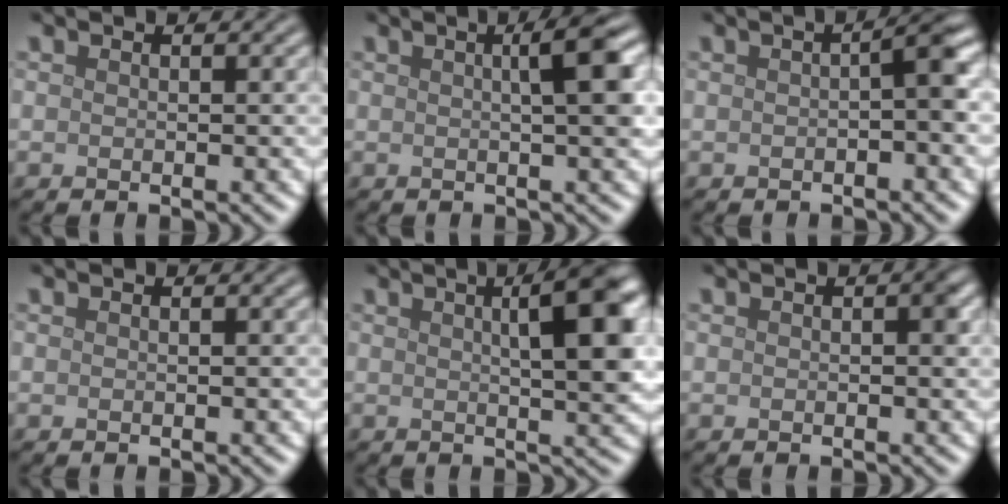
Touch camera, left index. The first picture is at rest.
{"total": 4.3, "force": [0.9, 0.7, 4.2], "torque": [-0.052, 0.011, 0.011]}
{"total": 2.5, "force": [-0.1, 0.3, 2.4], "torque": [-0.037, 0.011, -0.003]}
{"total": 0.0}
{"total": 6.9, "force": [1.9, 1.7, 6.5], "torque": [-0.063, 0.015, 0.023]}
{"total": 1.0, "force": [0.2, 0.4, 0.9], "torque": [-0.009, 0.001, 0.002]}